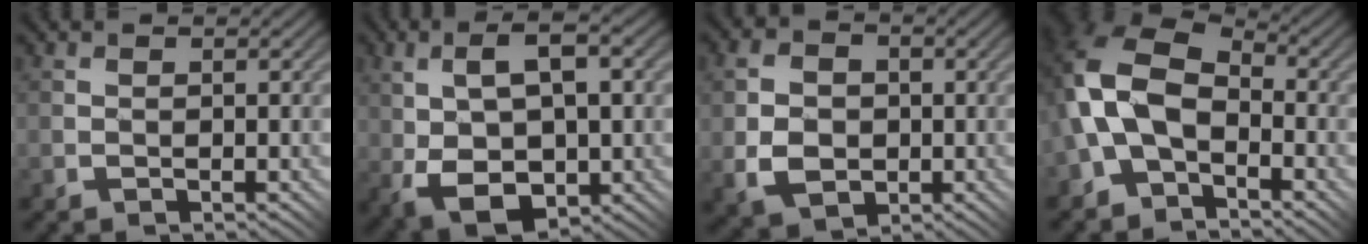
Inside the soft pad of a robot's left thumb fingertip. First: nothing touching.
{"total": 10.9, "force": [0.2, 6.1, 9.0], "torque": [-0.180, -0.015, 0.013]}
{"total": 6.2, "force": [-0.8, 5.0, 3.6], "torque": [-0.078, -0.009, -0.024]}
{"total": 11.6, "force": [-2.5, 7.6, 8.5], "torque": [-0.189, 0.006, -0.062]}